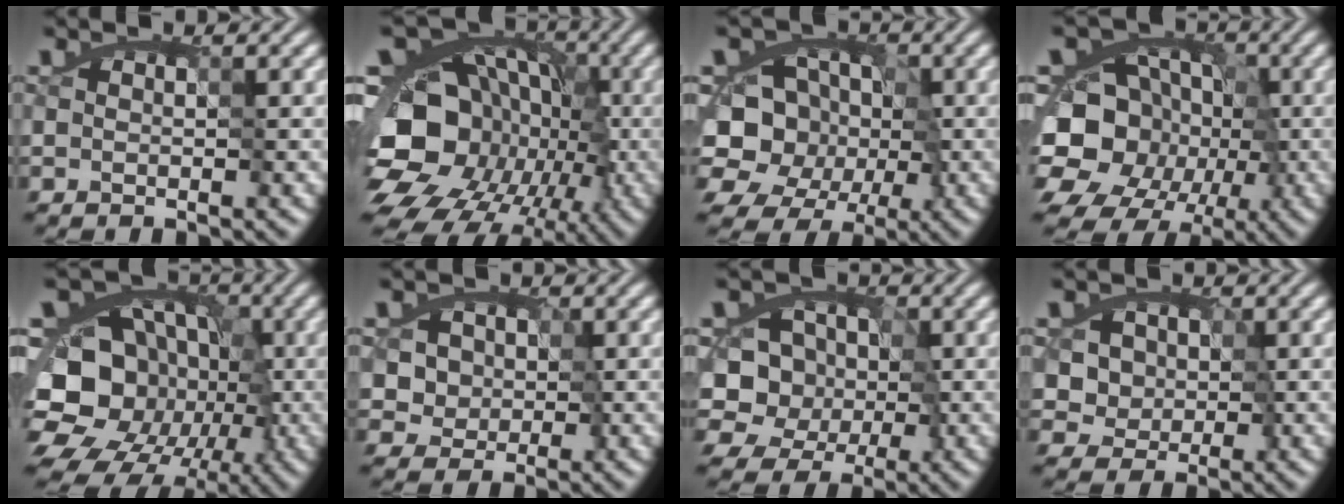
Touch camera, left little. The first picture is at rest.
{"total": 17.8, "force": [-5.8, 15.0, 7.7], "torque": [-0.149, 0.002, -0.119]}
{"total": 9.1, "force": [-3.4, 7.8, 3.2], "torque": [-0.035, 0.007, -0.082]}
{"total": 15.8, "force": [-6.3, 13.4, 5.7], "torque": [-0.105, -0.030, -0.122]}
{"total": 17.7, "force": [-6.2, 15.5, 6.0], "torque": [-0.119, 0.005, -0.135]}
{"total": 3.6, "force": [-0.2, 3.3, 1.4], "torque": [-0.020, -0.001, -0.001]}
{"total": 7.7, "force": [-3.1, 6.6, 2.6], "torque": [-0.027, 0.020, -0.072]}
{"total": 4.1, "force": [-0.1, 3.7, 1.7], "torque": [-0.018, 0.002, -0.001]}